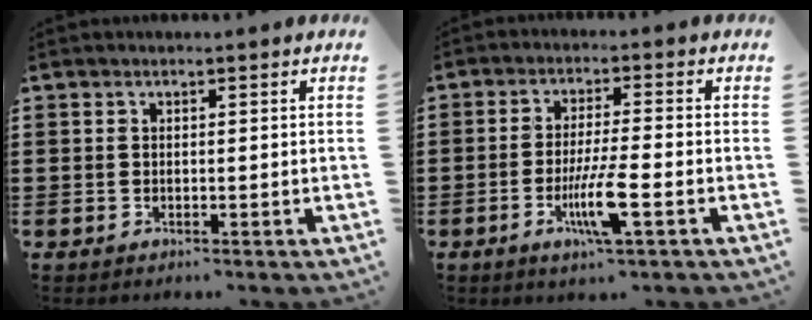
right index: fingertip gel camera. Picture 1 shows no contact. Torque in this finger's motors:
{"motor_torque": [2.14, 0.00, 0.35, 0.17]}